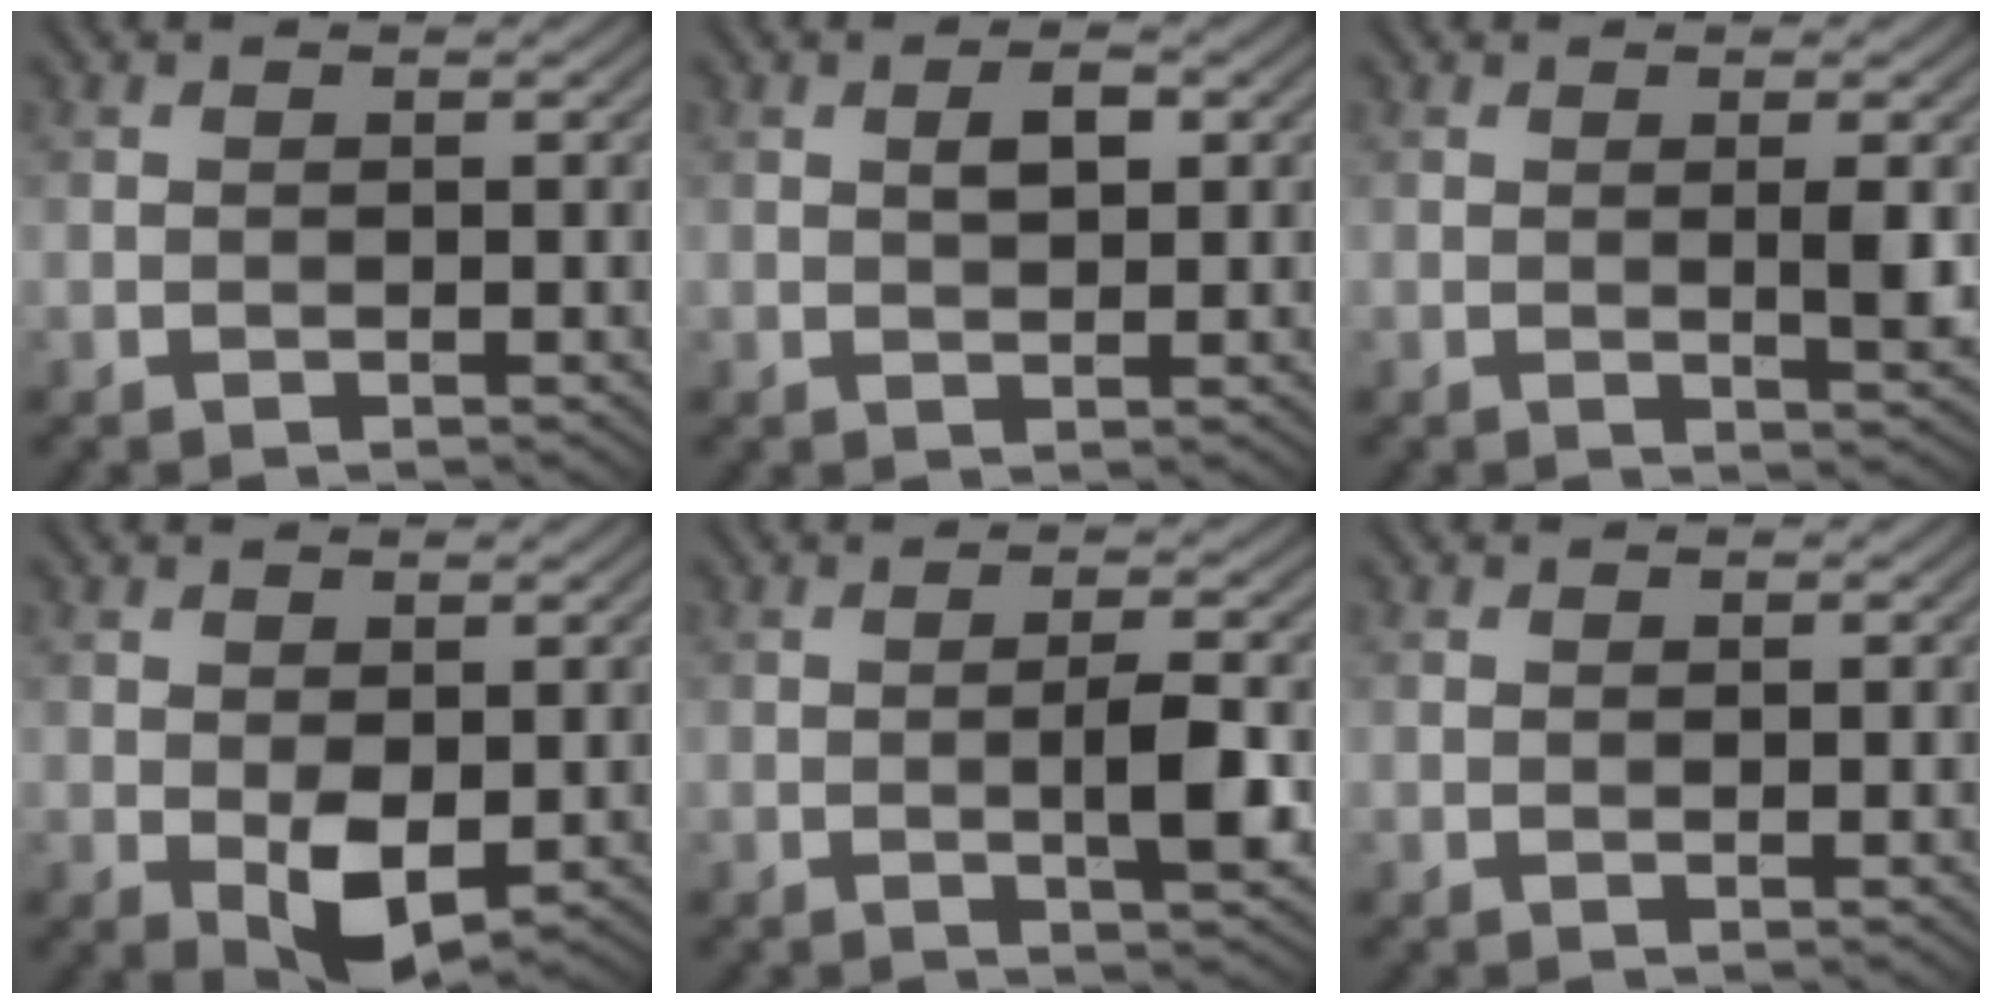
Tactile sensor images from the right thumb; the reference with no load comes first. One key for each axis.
{"total": 2.3, "fx": 0.6, "fy": 1.1, "fz": 1.9, "tx": -0.032, "ty": 0.000, "tz": 0.010}
{"total": 2.6, "fx": 0.3, "fy": 0.2, "fz": 2.5, "tx": -0.046, "ty": -0.002, "tz": 0.005}
{"total": 4.5, "fx": -0.7, "fy": 2.5, "fz": 3.7, "tx": -0.068, "ty": -0.005, "tz": -0.007}
{"total": 3.8, "fx": -0.6, "fy": 0.5, "fz": 3.8, "tx": -0.065, "ty": 0.004, "tz": -0.015}
{"total": 0.0}